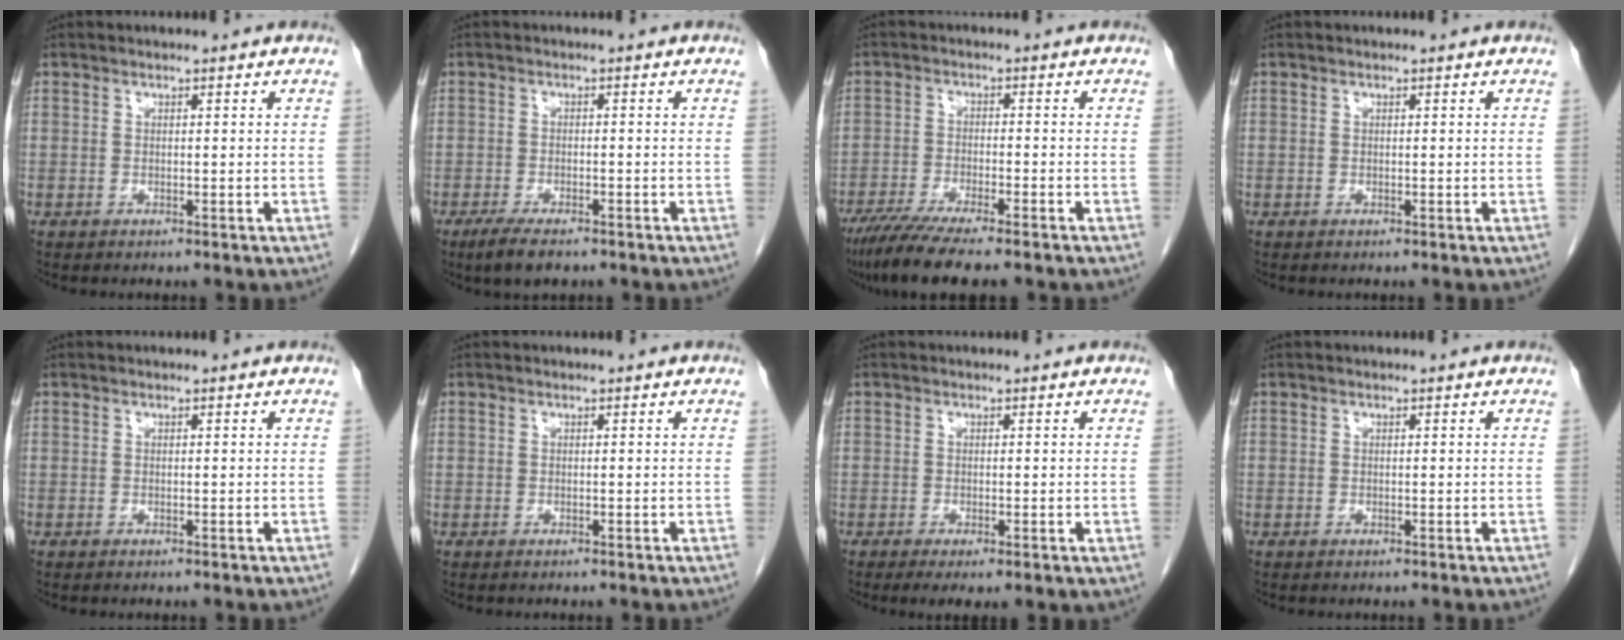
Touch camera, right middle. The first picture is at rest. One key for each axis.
{"total": 4.9, "fx": -3.5, "fy": 1.3, "fz": 3.1, "tx": -0.059, "ty": -0.010, "tz": -0.056}
{"total": 9.9, "fx": -7.9, "fy": 0.5, "fz": 5.9, "tx": -0.095, "ty": -0.025, "tz": -0.129}
{"total": 0.0}
{"total": 0.0}
{"total": 0.0}
{"total": 3.8, "fx": -1.9, "fy": 1.3, "fz": 3.0, "tx": -0.046, "ty": -0.010, "tz": -0.027}
{"total": 0.0}